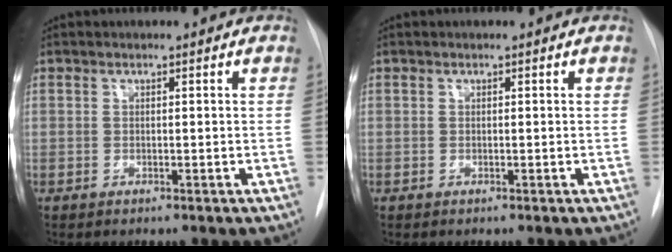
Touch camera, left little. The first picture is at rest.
{"total": 0.0}